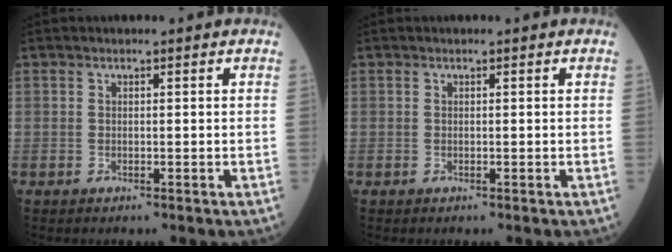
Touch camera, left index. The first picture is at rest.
{"total": 0.0}